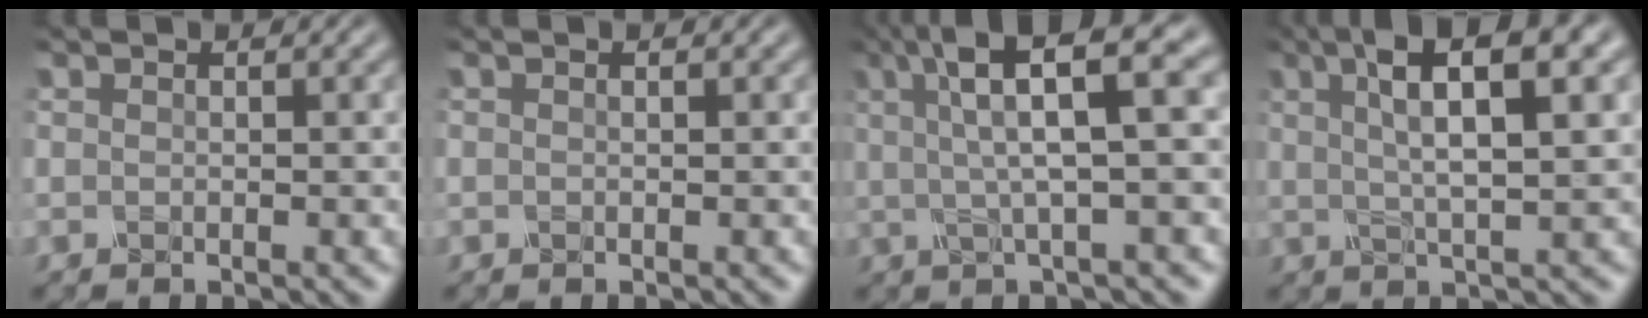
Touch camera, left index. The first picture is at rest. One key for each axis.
{"total": 0.9, "fx": 0.3, "fy": 0.4, "fz": 0.8, "tx": -0.001, "ty": -0.002, "tz": -0.005}
{"total": 8.8, "fx": 3.3, "fy": 2.0, "fz": 8.0, "tx": -0.118, "ty": 0.029, "tz": 0.054}
{"total": 7.9, "fx": 2.8, "fy": 1.8, "fz": 7.1, "tx": -0.120, "ty": 0.014, "tz": 0.053}